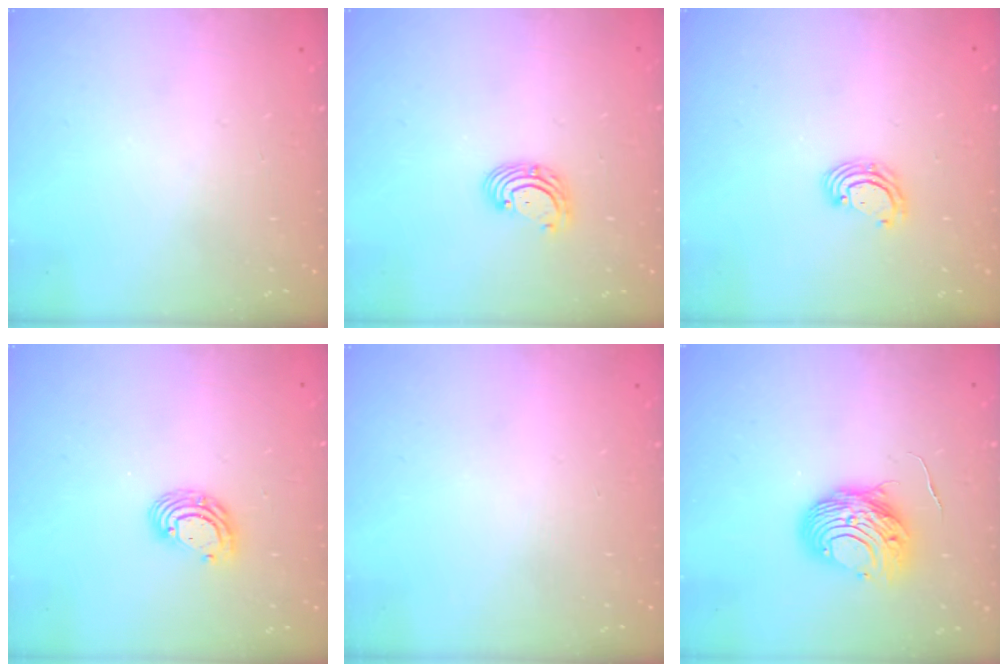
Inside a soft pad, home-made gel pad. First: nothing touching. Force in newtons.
{"total": 2.8, "press": 2.8, "slide": 0.2}
{"total": 3.1, "press": 3.1, "slide": 0.1}
{"total": 6.7, "press": 6.6, "slide": 0.8}
{"total": 0.0}
{"total": 11.2, "press": 11.2, "slide": 0.9}